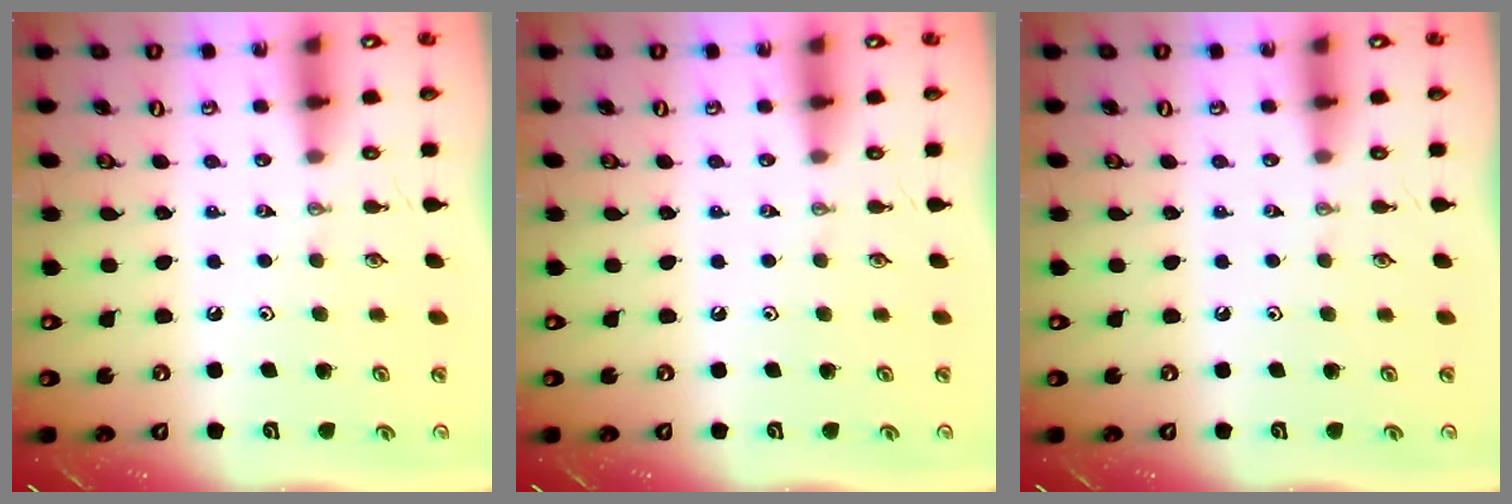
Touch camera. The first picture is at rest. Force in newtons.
{"total": 0.0}
{"total": 0.0}